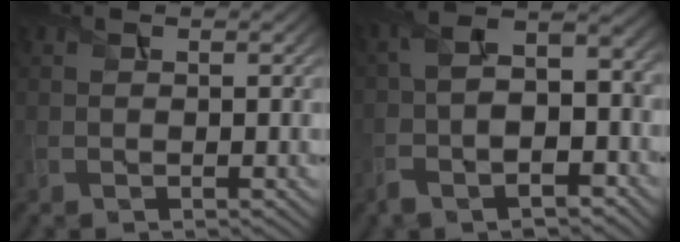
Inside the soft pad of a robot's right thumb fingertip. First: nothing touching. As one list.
[{"total": 11.0, "force": [-3.0, 5.6, 9.0], "torque": [-0.183, -0.012, -0.051]}]